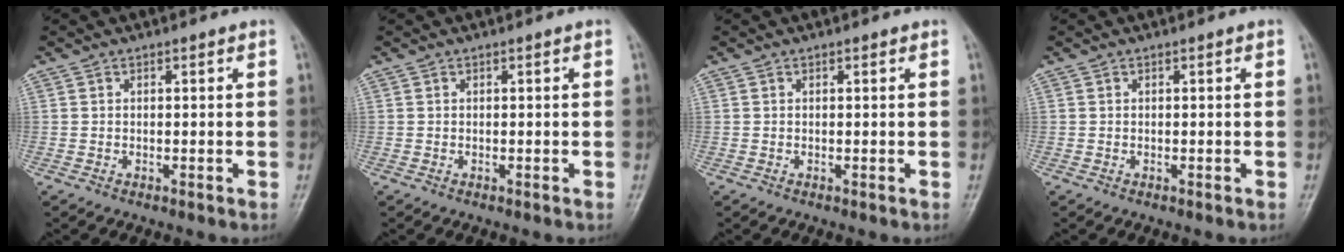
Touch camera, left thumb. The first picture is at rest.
{"total": 0.0}
{"total": 0.0}
{"total": 0.0}